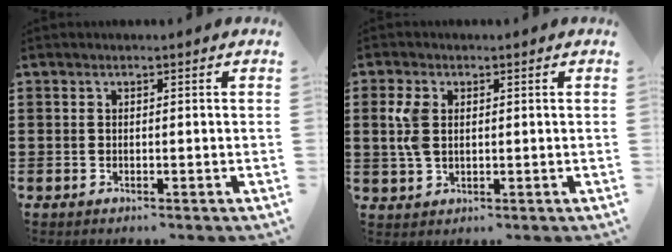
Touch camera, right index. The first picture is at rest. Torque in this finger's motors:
{"motor_torque": [0.17, -0.06, 0.13, 0.09]}